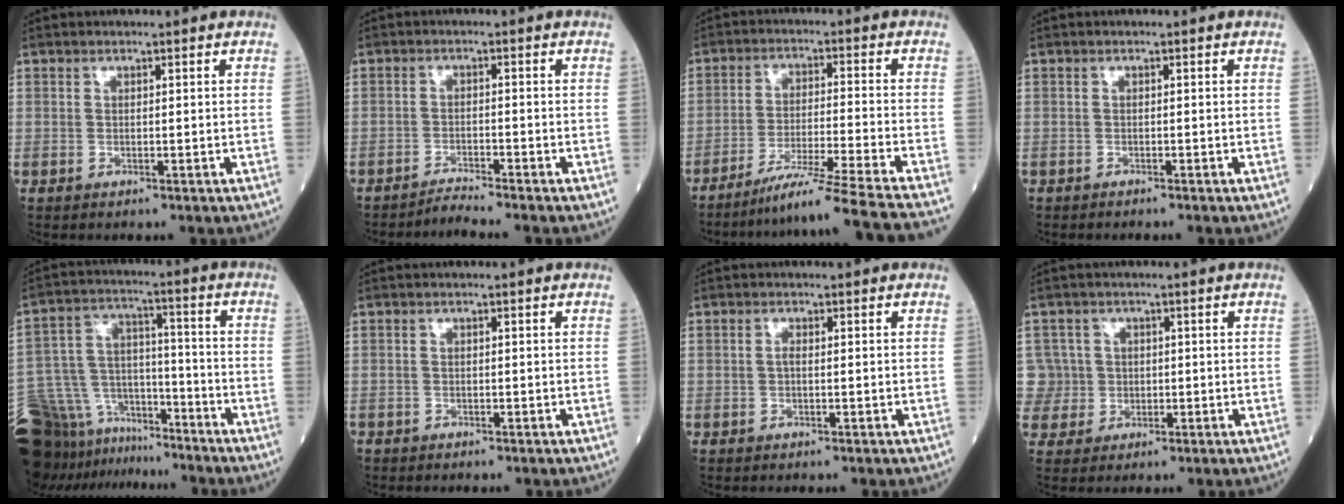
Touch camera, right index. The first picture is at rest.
{"total": 2.7, "force": [-2.4, -1.2, -0.2], "torque": [0.000, -0.014, -0.045]}
{"total": 16.6, "force": [-14.3, -3.7, 7.6], "torque": [-0.109, -0.040, -0.222]}
{"total": 0.7, "force": [-0.6, 0.0, 0.2], "torque": [-0.007, -0.003, -0.012]}
{"total": 19.9, "force": [-16.5, 8.6, 7.1], "torque": [-0.174, 0.017, -0.277]}
{"total": 0.6, "force": [-0.6, 0.3, 0.0], "torque": [-0.012, -0.001, -0.013]}
{"total": 0.7, "force": [-0.2, 0.2, 0.7], "torque": [-0.015, 0.001, -0.005]}
{"total": 5.0, "force": [0.2, 4.9, -0.6], "torque": [0.019, 0.020, 0.005]}